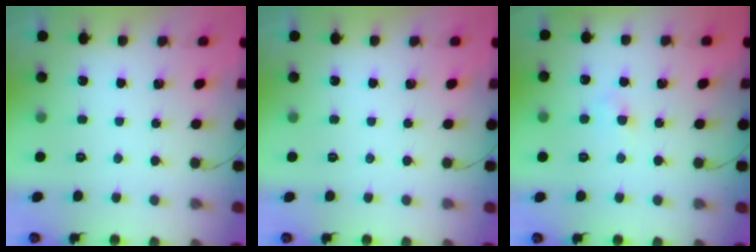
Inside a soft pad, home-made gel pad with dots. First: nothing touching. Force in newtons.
{"total": 0.0}
{"total": 3.1, "press": 2.9, "slide": 1.0}